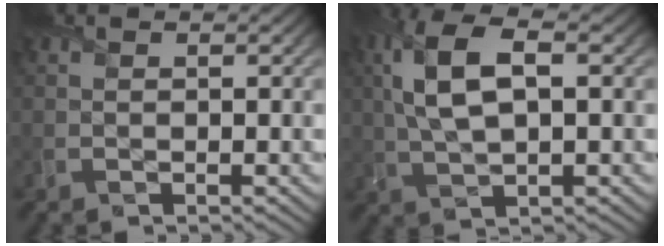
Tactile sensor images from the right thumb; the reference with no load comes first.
{"total": 9.9, "force": [1.9, 4.5, 8.6], "torque": [-0.205, 0.013, 0.030]}